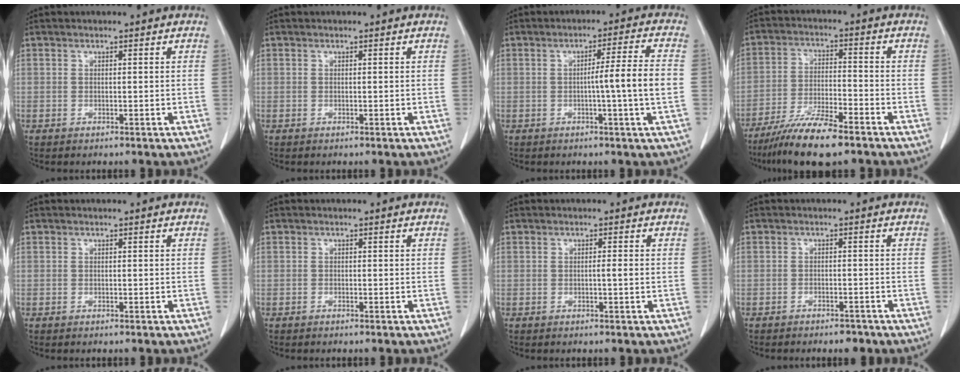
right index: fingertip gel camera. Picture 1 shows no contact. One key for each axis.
{"total": 0.0}
{"total": 7.1, "fx": -1.0, "fy": -1.2, "fz": 6.9, "tx": -0.101, "ty": 0.003, "tz": -0.016}
{"total": 10.4, "fx": -7.9, "fy": 1.3, "fz": 6.6, "tx": -0.119, "ty": -0.024, "tz": -0.141}
{"total": 0.0}
{"total": 0.0}
{"total": 1.1, "fx": -0.1, "fy": -0.2, "fz": 1.1, "tx": -0.018, "ty": 0.000, "tz": -0.003}
{"total": 2.4, "fx": -2.0, "fy": 1.0, "fz": 1.0, "tx": -0.017, "ty": 0.000, "tz": -0.022}